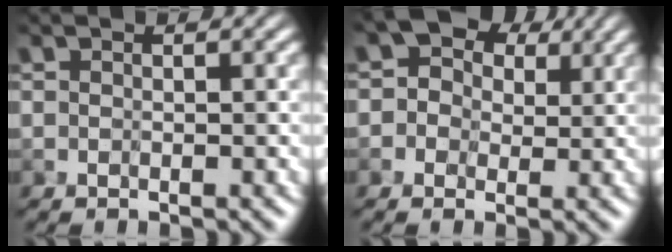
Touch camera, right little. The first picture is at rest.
{"total": 4.7, "force": [1.7, 3.6, 2.4], "torque": [-0.022, 0.010, -0.002]}